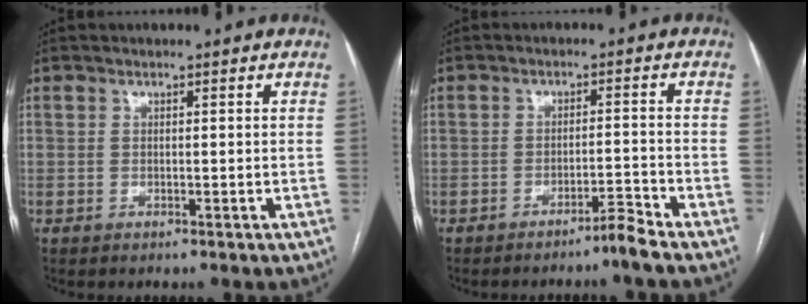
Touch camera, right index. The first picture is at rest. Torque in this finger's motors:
{"motor_torque": [0.03, -0.09, 0.02, 0.02]}